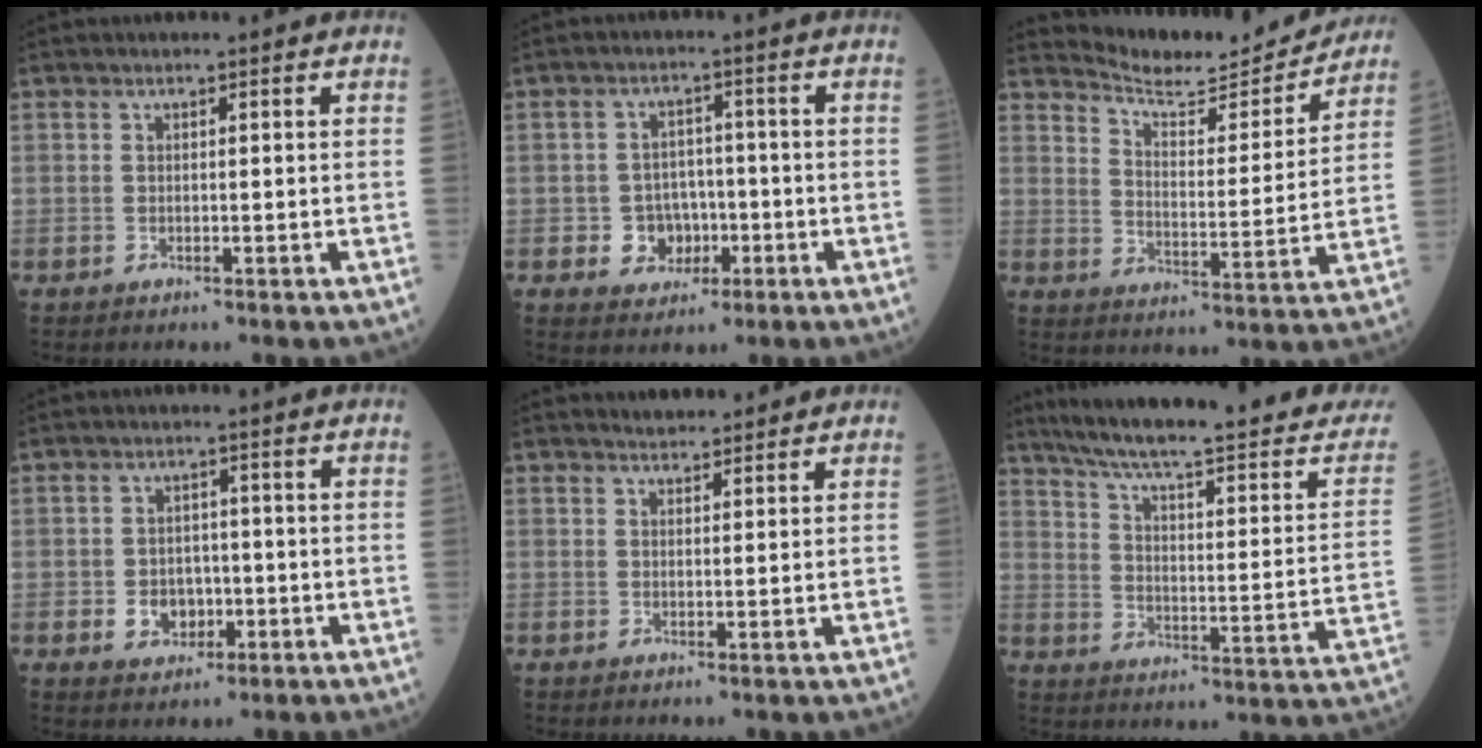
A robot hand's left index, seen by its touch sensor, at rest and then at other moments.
{"total": 5.0, "force": [-1.6, 4.5, 1.7], "torque": [-0.028, 0.008, -0.020]}
{"total": 13.4, "force": [13.1, 1.7, 2.3], "torque": [-0.040, -0.017, 0.186]}
{"total": 4.3, "force": [-1.3, 3.5, 2.3], "torque": [-0.038, 0.005, -0.015]}
{"total": 2.9, "force": [2.7, 0.8, 0.6], "torque": [-0.012, 0.013, 0.042]}
{"total": 25.8, "force": [22.3, 2.3, 12.8], "torque": [-0.194, -0.050, 0.295]}